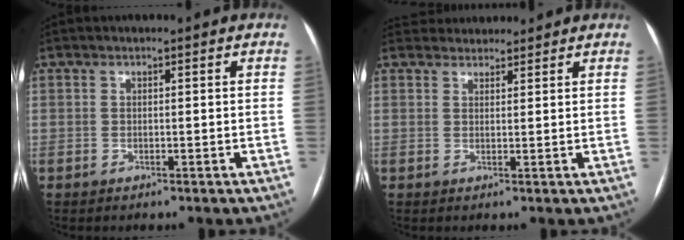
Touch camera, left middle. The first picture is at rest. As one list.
[{"total": 4.3, "force": [4.1, 1.3, 0.0], "torque": [0.001, 0.028, 0.062]}]